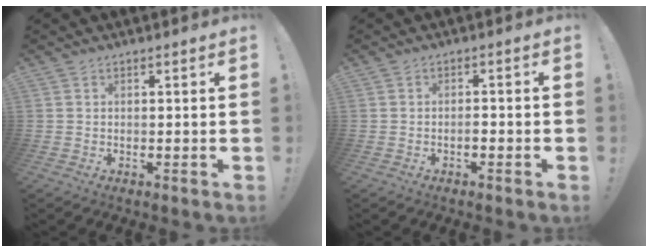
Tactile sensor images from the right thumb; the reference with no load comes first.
{"total": 1.6, "force": [-0.9, 0.6, 1.2], "torque": [-0.018, 0.002, -0.016]}